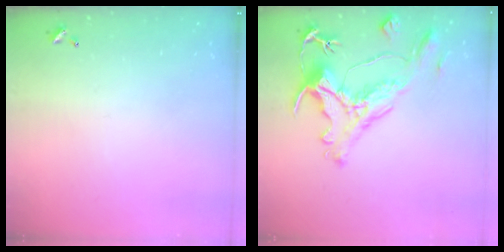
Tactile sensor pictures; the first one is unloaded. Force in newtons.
{"total": 3.1, "press": 2.8, "slide": 1.4}